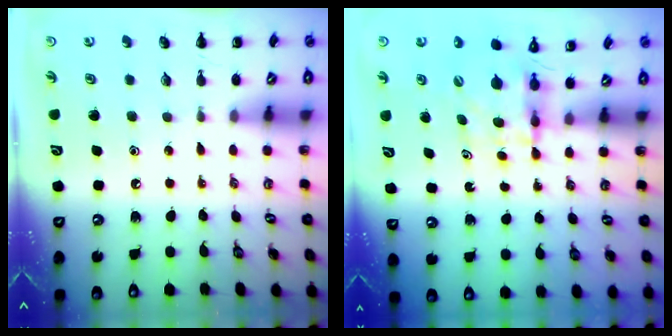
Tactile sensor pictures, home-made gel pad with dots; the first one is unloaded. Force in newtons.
{"total": 4.9, "press": 4.9, "slide": 0.1}